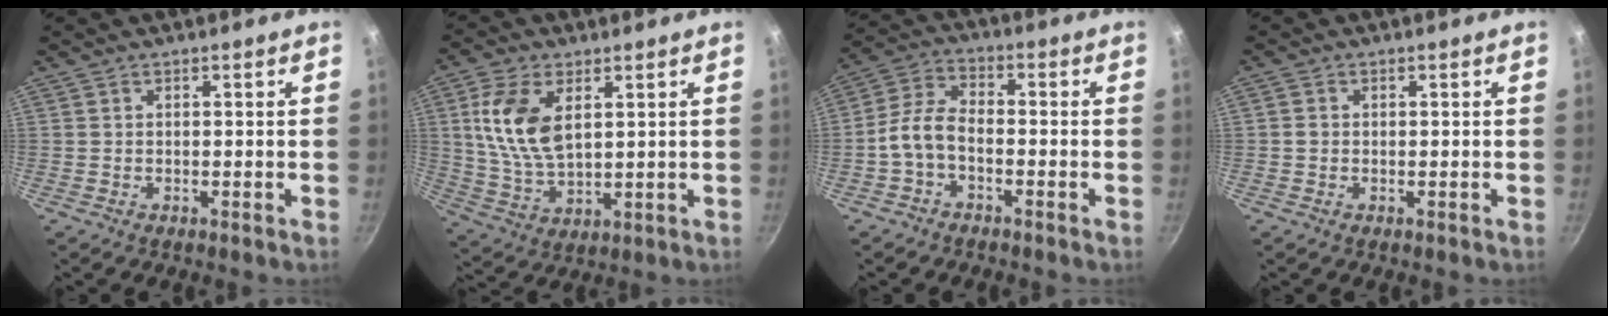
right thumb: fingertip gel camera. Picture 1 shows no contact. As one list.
[{"total": 12.2, "force": [3.5, 6.8, 9.5], "torque": [-0.183, -0.017, 0.074]}, {"total": 6.7, "force": [-2.6, 3.8, 4.9], "torque": [-0.100, 0.037, -0.063]}, {"total": 1.2, "force": [-0.1, 1.1, 0.6], "torque": [-0.010, 0.006, -0.003]}]